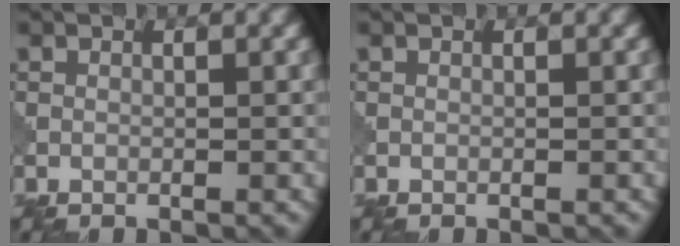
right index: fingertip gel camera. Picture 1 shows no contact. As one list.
[{"total": 0.0}]